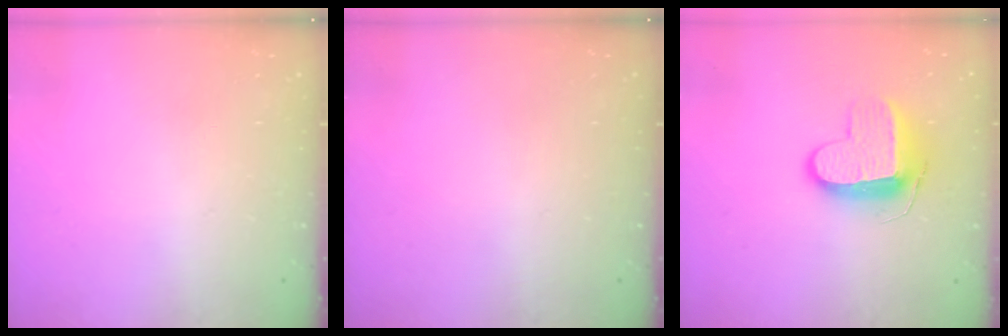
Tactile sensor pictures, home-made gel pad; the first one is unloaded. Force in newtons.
{"total": 0.0}
{"total": 9.4, "press": 9.3, "slide": 1.3}